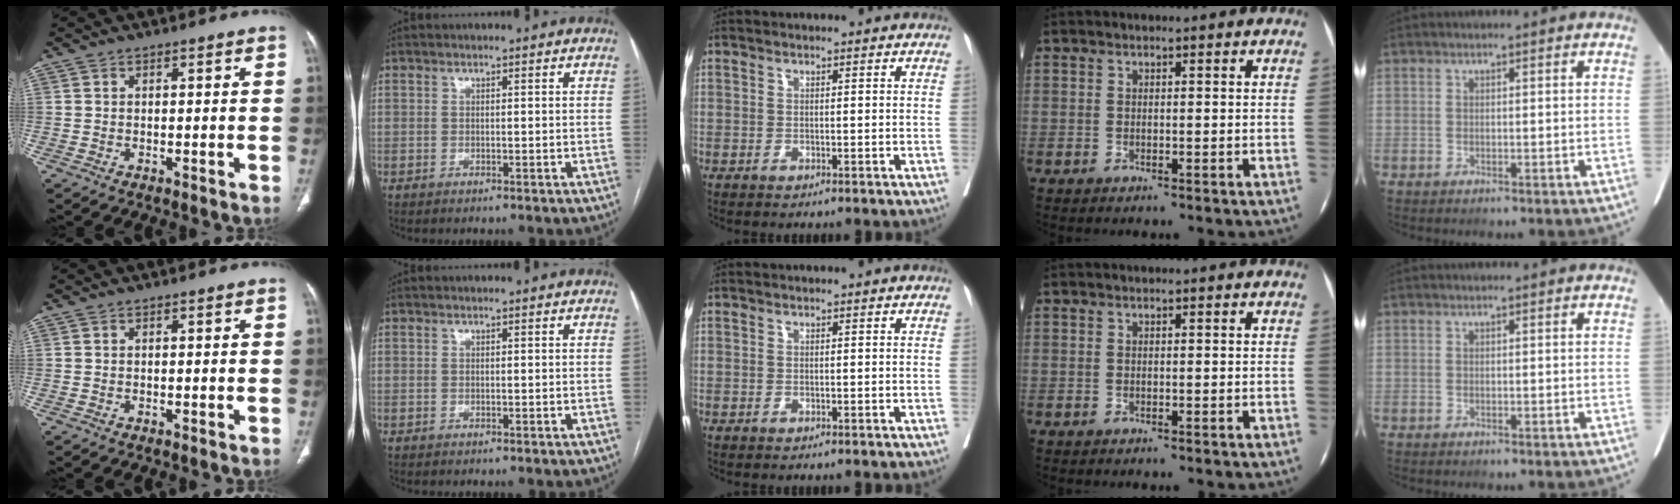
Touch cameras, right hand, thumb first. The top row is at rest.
{}